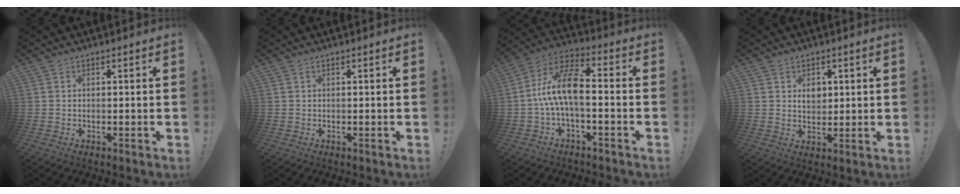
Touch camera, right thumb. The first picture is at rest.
{"total": 0.0}
{"total": 12.5, "force": [-0.8, 5.2, 11.4], "torque": [-0.223, 0.010, -0.014]}
{"total": 4.6, "force": [1.7, 3.8, 2.1], "torque": [-0.023, -0.008, 0.028]}